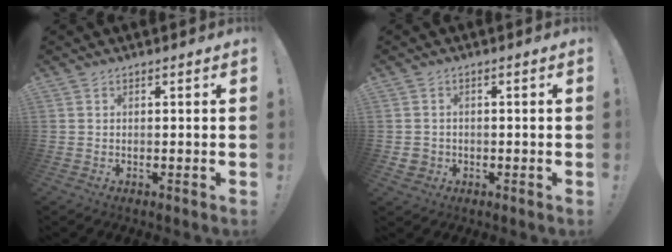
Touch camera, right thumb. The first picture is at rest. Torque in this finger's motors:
{"motor_torque": [0.08, 0.33, 0.09, -0.50, -0.05]}